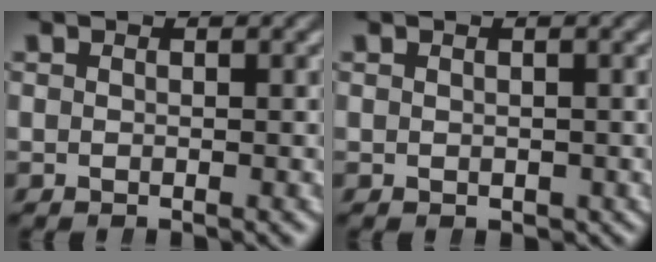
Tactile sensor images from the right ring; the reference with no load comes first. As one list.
[{"total": 1.0, "force": [-0.5, 0.9, 0.1], "torque": [0.001, -0.008, -0.001]}]